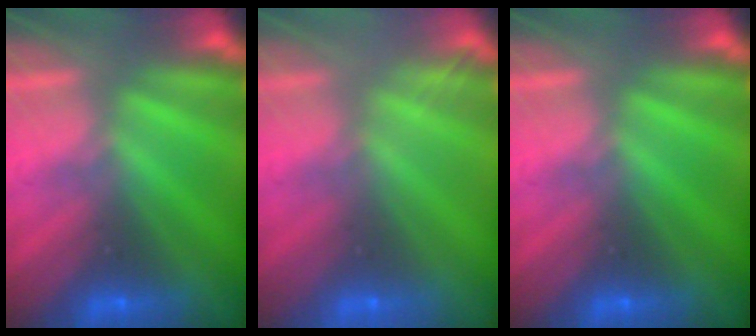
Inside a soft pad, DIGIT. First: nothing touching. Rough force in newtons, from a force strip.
{"total": 2.1}
{"total": 0.0}